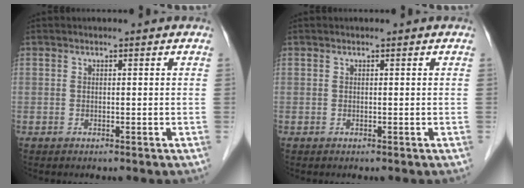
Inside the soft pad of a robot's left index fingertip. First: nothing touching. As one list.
[{"total": 0.0}]